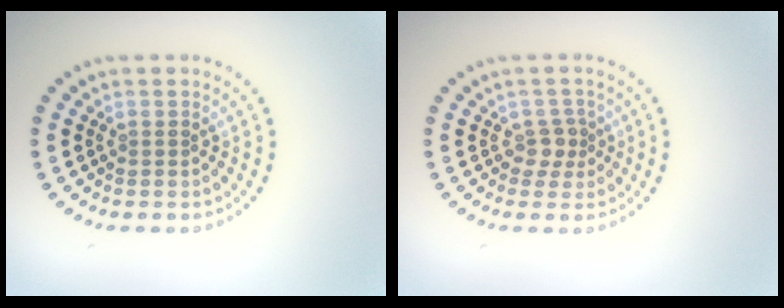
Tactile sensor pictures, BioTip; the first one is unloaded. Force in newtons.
{"total": 1.6, "press": 1.3, "slide": 1.0}